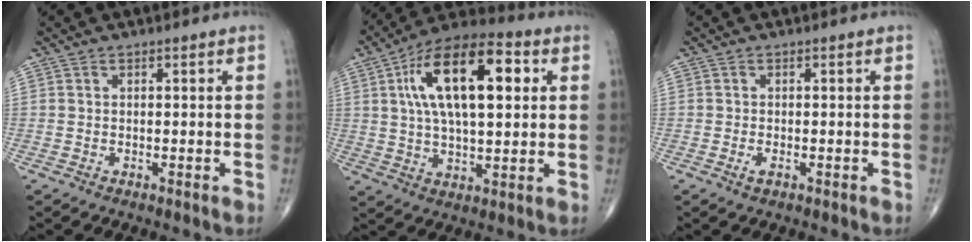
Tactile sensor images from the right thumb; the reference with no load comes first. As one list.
[{"total": 19.7, "force": [5.1, 8.8, 16.9], "torque": [-0.273, 0.014, 0.077]}, {"total": 1.4, "force": [-0.6, 0.6, 1.1], "torque": [-0.023, -0.001, -0.011]}]